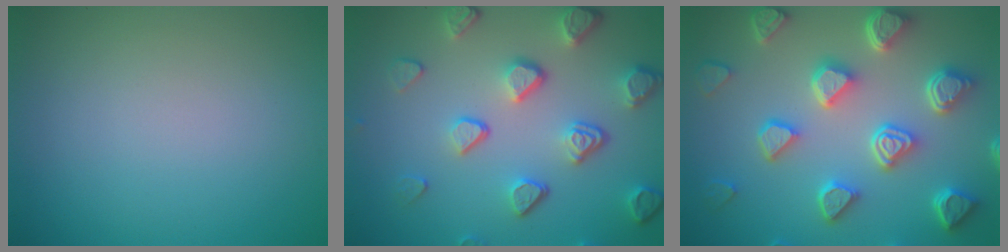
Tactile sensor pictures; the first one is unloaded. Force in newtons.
{"total": 5.2, "press": 4.1, "slide": 3.2}
{"total": 7.4, "press": 5.9, "slide": 4.5}